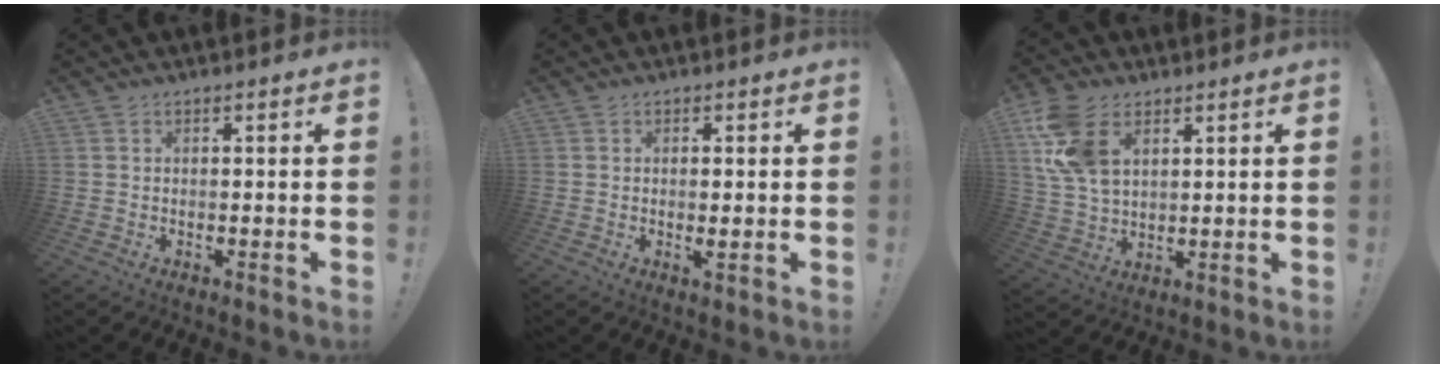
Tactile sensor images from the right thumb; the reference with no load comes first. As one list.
[{"total": 1.7, "force": [0.2, 0.3, 1.7], "torque": [-0.019, -0.006, 0.002]}, {"total": 13.4, "force": [5.7, 8.3, 8.9], "torque": [-0.179, -0.009, 0.112]}]